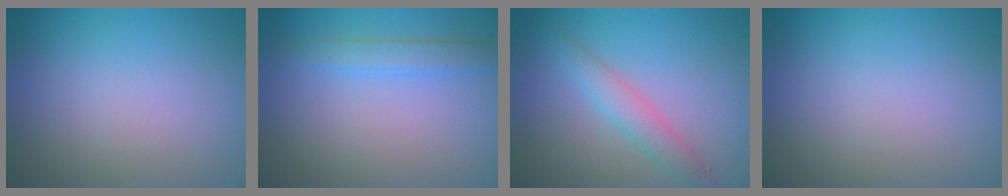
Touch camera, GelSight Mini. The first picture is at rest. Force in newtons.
{"total": 1.9, "press": 1.9, "slide": 0.1}
{"total": 2.7, "press": 2.7, "slide": 0.2}
{"total": 0.0}